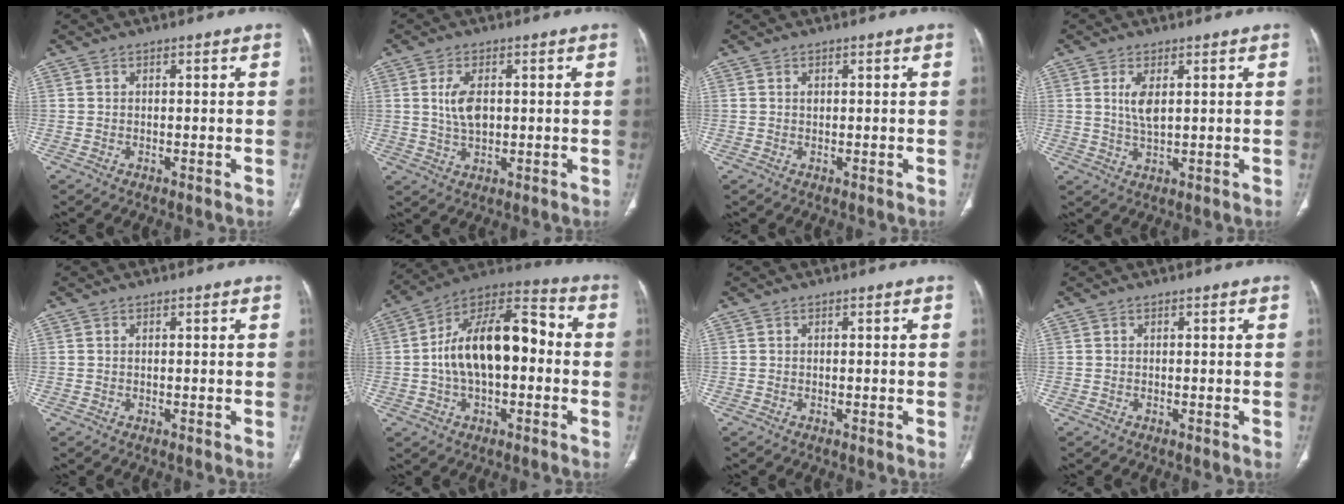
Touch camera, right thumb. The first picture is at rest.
{"total": 5.7, "force": [0.9, 3.0, 4.7], "torque": [-0.091, -0.004, 0.020]}
{"total": 0.8, "force": [0.3, 0.5, 0.5], "torque": [-0.006, 0.001, 0.005]}
{"total": 5.9, "force": [1.6, 2.8, 4.9], "torque": [-0.095, -0.011, 0.037]}
{"total": 0.0}
{"total": 19.0, "force": [-0.3, 10.1, 16.2], "torque": [-0.259, 0.046, -0.013]}
{"total": 0.0}
{"total": 0.0}